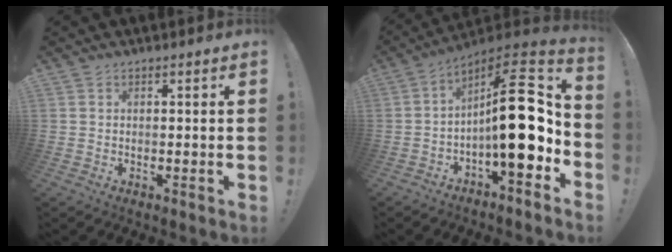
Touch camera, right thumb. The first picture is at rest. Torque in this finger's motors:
{"motor_torque": [2.49, 2.52, 1.43, -1.34, 0.14]}